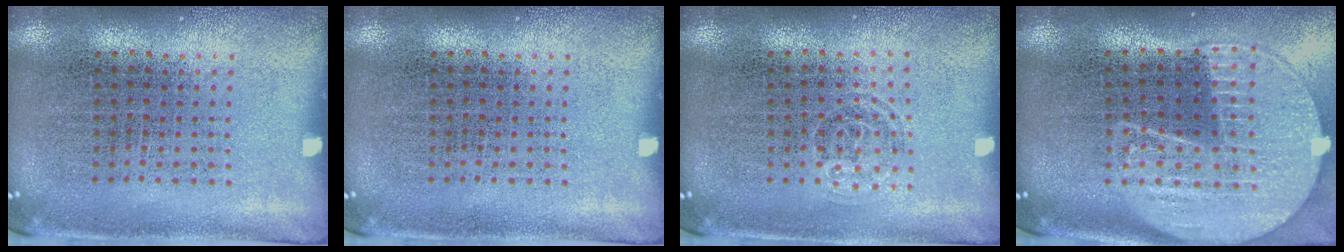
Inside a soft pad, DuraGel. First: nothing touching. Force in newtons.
{"total": 0.0}
{"total": 0.8, "press": 0.5, "slide": 0.5}
{"total": 2.2, "press": 1.9, "slide": 1.0}